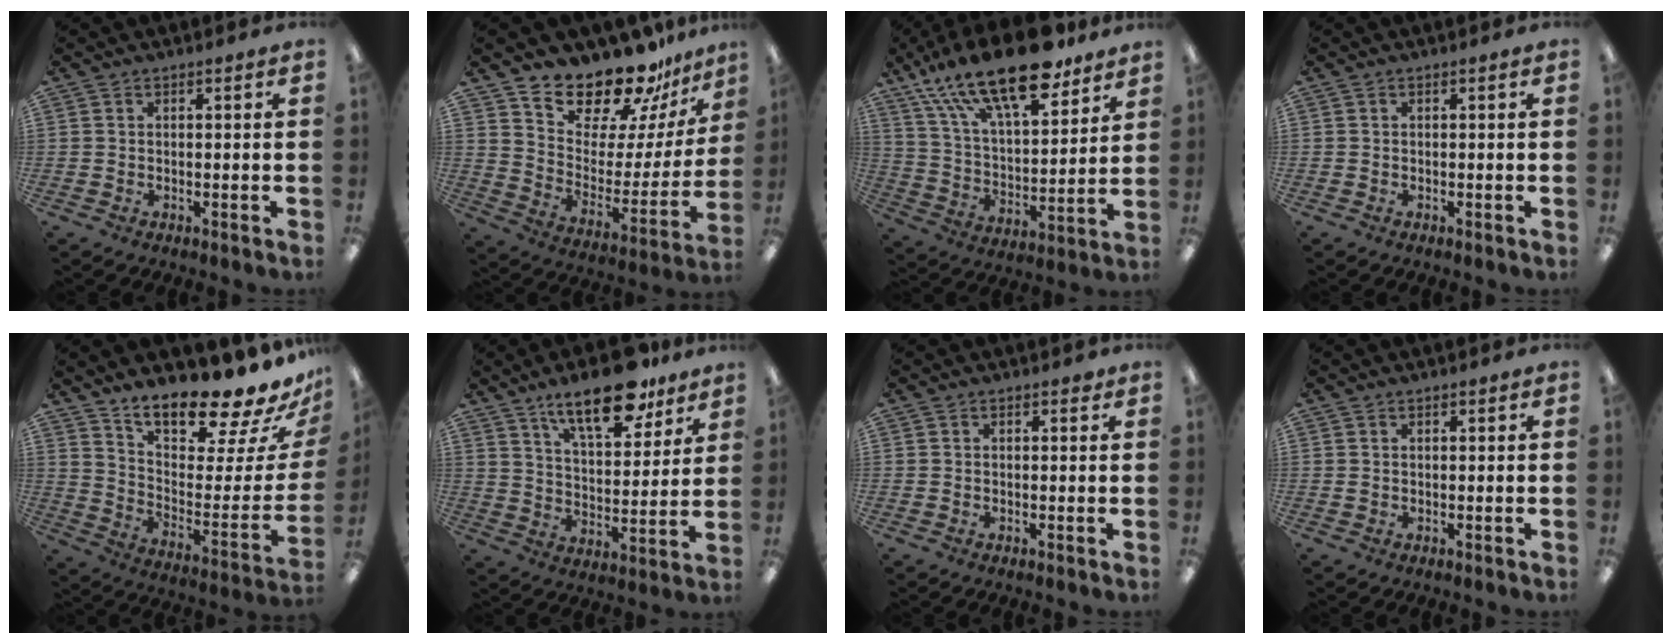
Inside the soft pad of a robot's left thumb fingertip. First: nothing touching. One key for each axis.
{"total": 17.8, "fx": 16.3, "fy": 5.9, "fz": 4.1, "tx": -0.079, "ty": -0.146, "tz": 0.291}
{"total": 22.6, "fx": 16.4, "fy": 7.9, "fz": 13.5, "tx": -0.229, "ty": -0.096, "tz": 0.281}
{"total": 0.0}
{"total": 17.8, "fx": 16.2, "fy": 3.5, "fz": 6.5, "tx": -0.083, "ty": -0.143, "tz": 0.270}
{"total": 16.7, "fx": 12.3, "fy": 5.9, "fz": 9.6, "tx": -0.144, "ty": -0.066, "tz": 0.206}
{"total": 0.7, "fx": 0.5, "fy": 0.4, "fz": 0.3, "tx": 0.001, "ty": -0.001, "tz": 0.006}
{"total": 0.5, "fx": 0.3, "fy": 0.4, "fz": 0.2, "tx": -0.004, "ty": 0.003, "tz": 0.006}